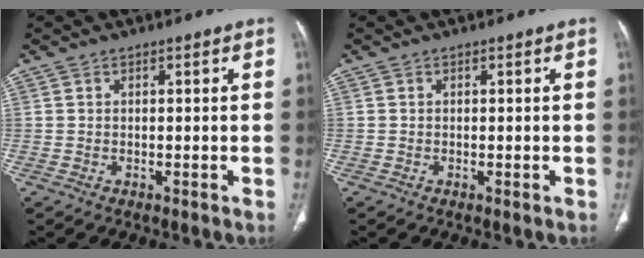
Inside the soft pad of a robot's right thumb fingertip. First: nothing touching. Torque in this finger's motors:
{"motor_torque": [3.06, 1.95, 1.44, -1.05, 0.74]}